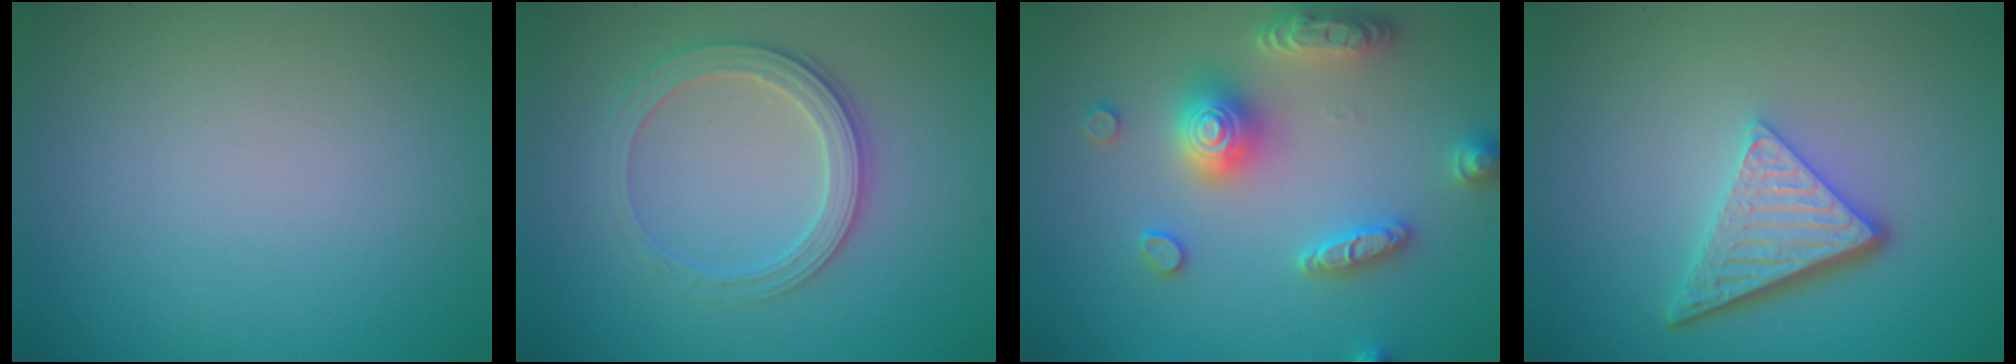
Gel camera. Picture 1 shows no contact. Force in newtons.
{"total": 2.9, "press": 2.8, "slide": 0.7}
{"total": 5.4, "press": 5.3, "slide": 0.9}
{"total": 4.8, "press": 3.4, "slide": 3.4}